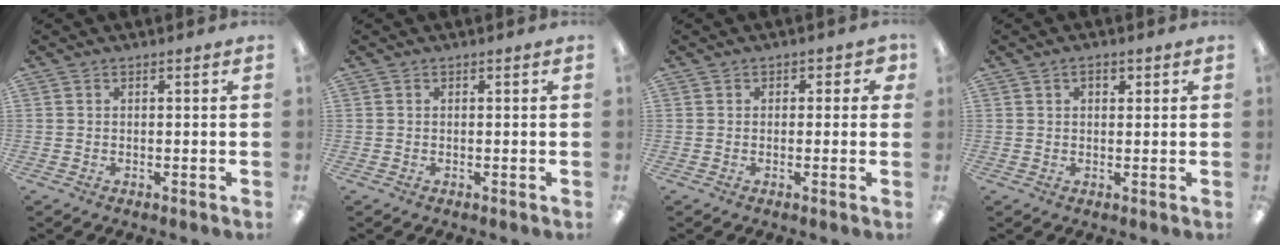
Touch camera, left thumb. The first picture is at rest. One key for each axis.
{"total": 0.0}
{"total": 2.2, "fx": 0.3, "fy": 1.7, "fz": 1.3, "tx": -0.009, "ty": 0.002, "tz": 0.001}
{"total": 2.3, "fx": 1.2, "fy": 1.4, "fz": 1.5, "tx": -0.015, "ty": 0.000, "tz": 0.017}